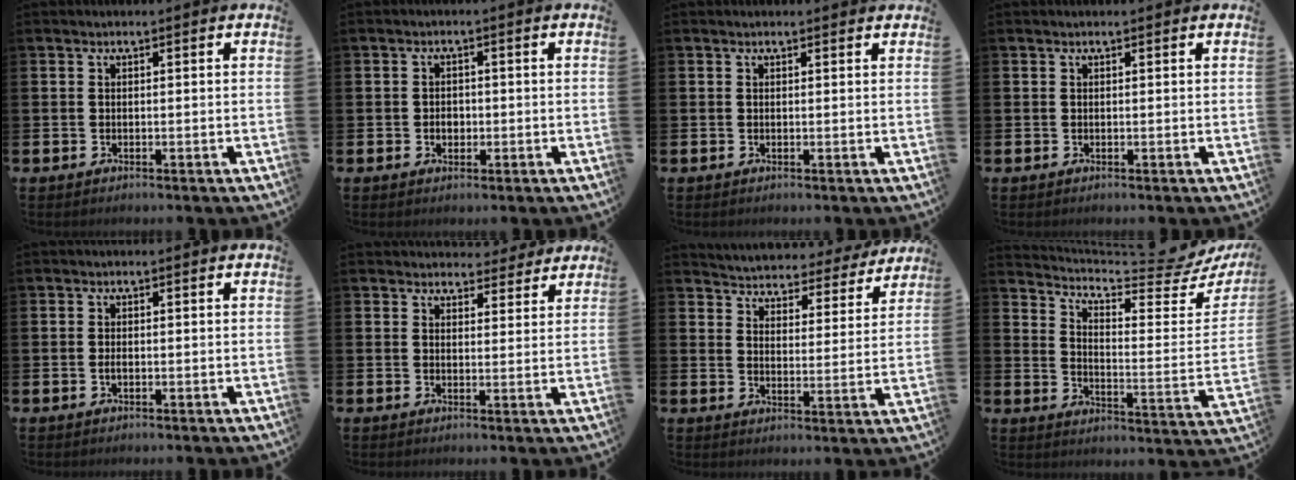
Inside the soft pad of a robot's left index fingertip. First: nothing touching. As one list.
[{"total": 1.9, "force": [-0.3, 1.5, 1.1], "torque": [-0.008, 0.002, -0.010]}, {"total": 0.5, "force": [0.5, 0.1, 0.1], "torque": [0.002, -0.001, 0.008]}, {"total": 0.0}, {"total": 0.8, "force": [-0.2, 0.4, 0.7], "torque": [-0.017, 0.002, -0.004]}, {"total": 3.8, "force": [3.6, 1.2, -0.1], "torque": [0.001, -0.020, 0.064]}, {"total": 4.3, "force": [4.2, 0.9, -0.1], "torque": [-0.018, -0.041, 0.067]}, {"total": 6.5, "force": [5.9, 1.0, 2.6], "torque": [-0.058, -0.060, 0.094]}]